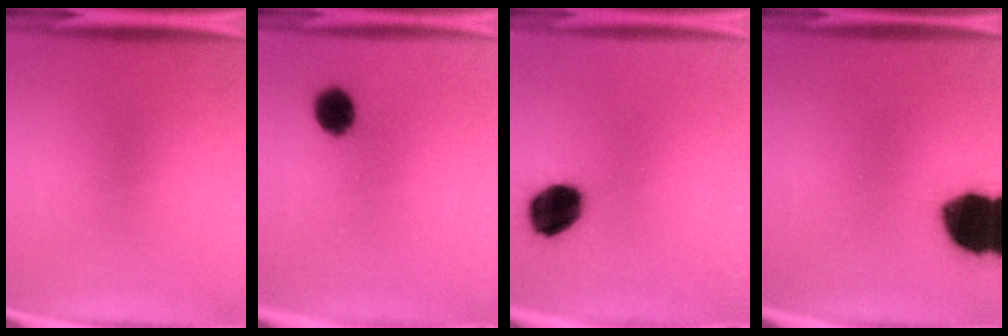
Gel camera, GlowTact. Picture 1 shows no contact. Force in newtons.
{"total": 7.4}
{"total": 13.0}
{"total": 18.0}